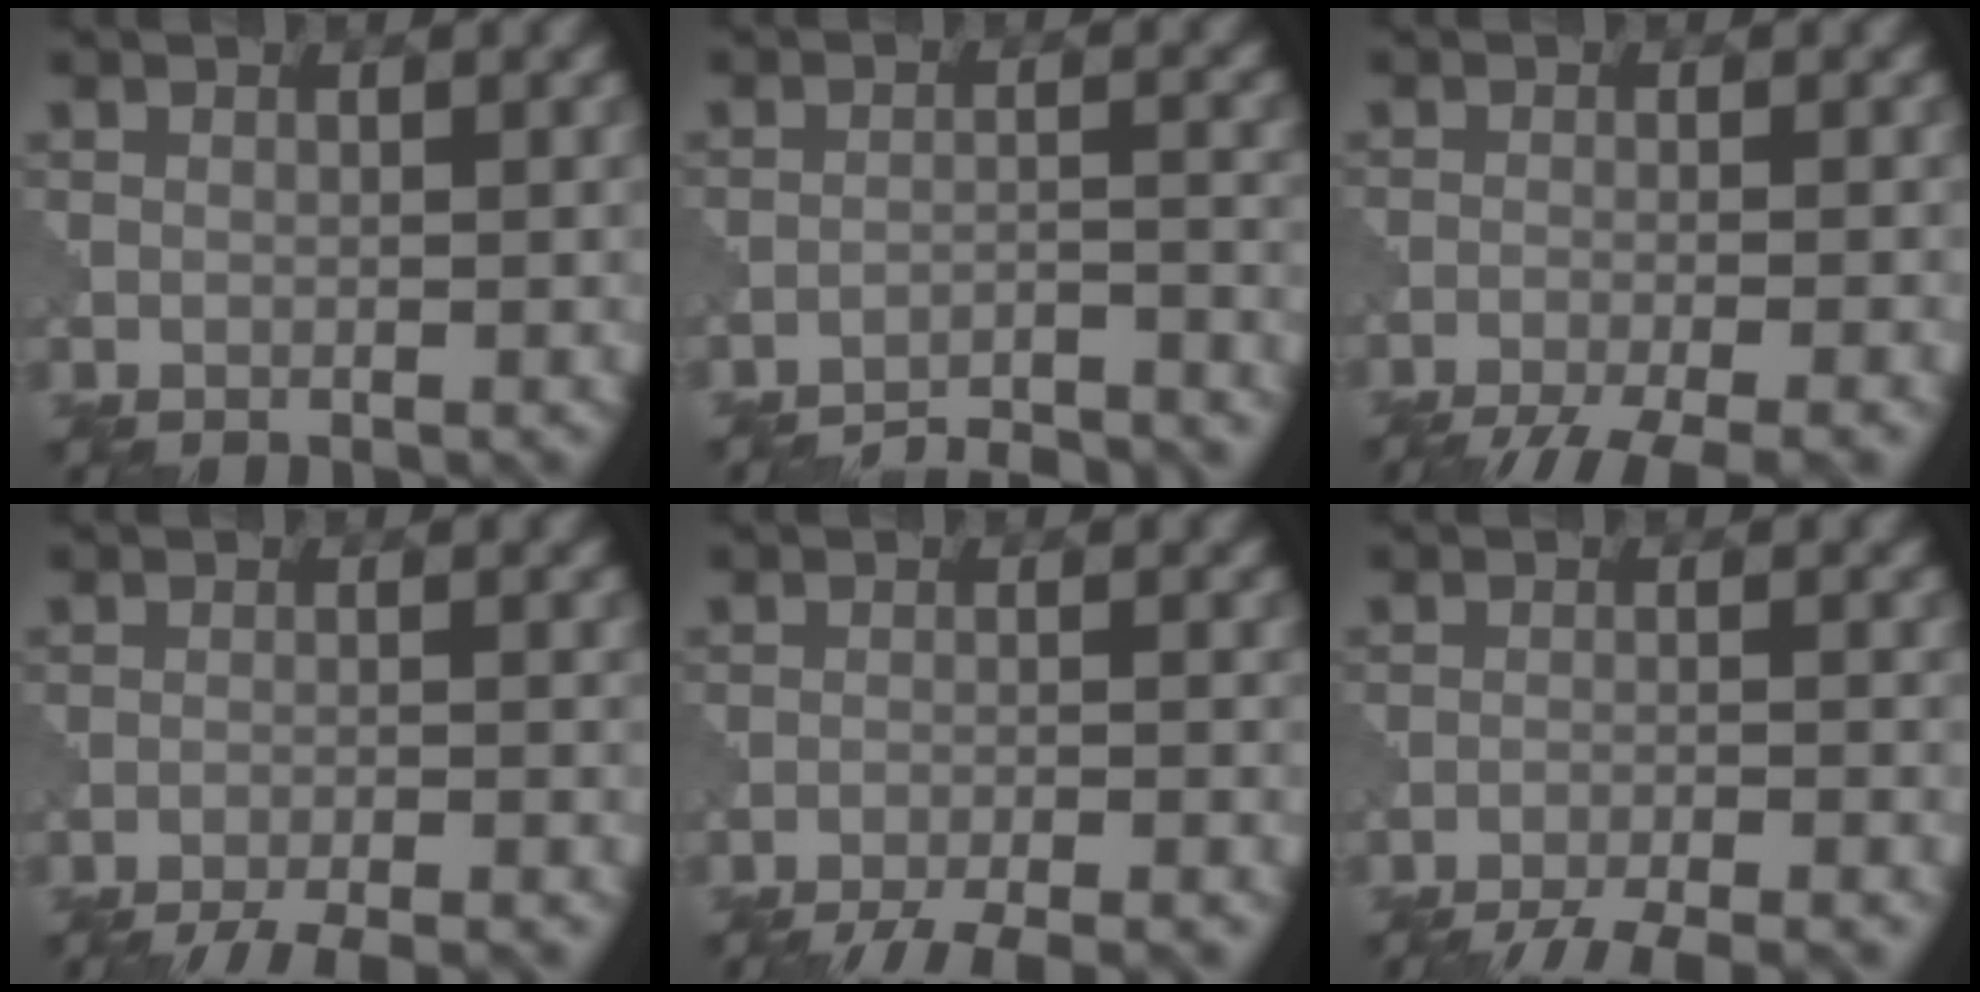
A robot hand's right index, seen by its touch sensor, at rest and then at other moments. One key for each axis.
{"total": 13.0, "fx": -12.5, "fy": 2.5, "fz": 2.4, "tx": -0.020, "ty": 0.005, "tz": -0.157}
{"total": 6.8, "fx": -5.5, "fy": 1.2, "fz": 3.9, "tx": -0.056, "ty": -0.021, "tz": -0.090}
{"total": 7.8, "fx": -7.3, "fy": 1.4, "fz": 2.5, "tx": -0.030, "ty": -0.002, "tz": -0.104}
{"total": 8.4, "fx": -7.7, "fy": 1.4, "fz": 2.9, "tx": -0.038, "ty": -0.006, "tz": -0.112}
{"total": 9.0, "fx": -8.4, "fy": 1.6, "fz": 3.0, "tx": -0.040, "ty": -0.008, "tz": -0.122}